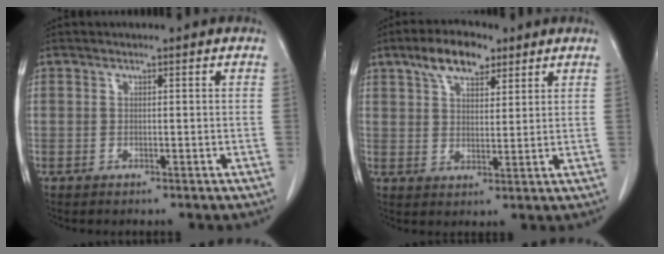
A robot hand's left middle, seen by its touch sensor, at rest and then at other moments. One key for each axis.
{"total": 7.6, "fx": 4.9, "fy": 3.2, "fz": 4.8, "tx": -0.087, "ty": 0.016, "tz": 0.088}